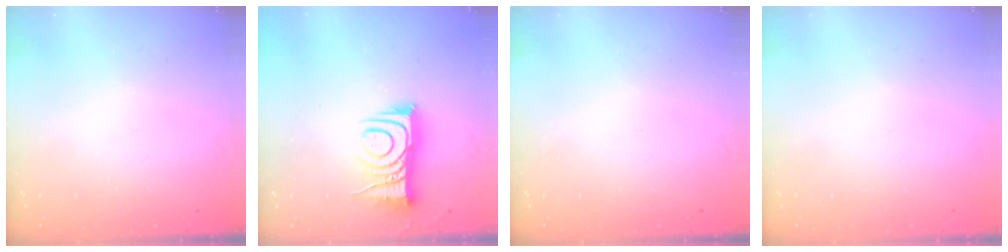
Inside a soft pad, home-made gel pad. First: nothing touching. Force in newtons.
{"total": 11.5, "press": 11.5, "slide": 0.3}
{"total": 0.0}
{"total": 1.7, "press": 1.7, "slide": 0.2}